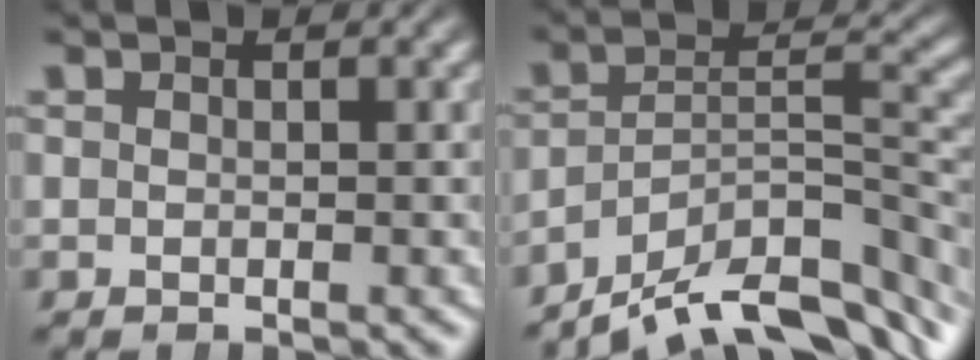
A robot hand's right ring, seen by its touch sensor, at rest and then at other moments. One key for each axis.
{"total": 12.2, "fx": -7.5, "fy": 5.7, "fz": 7.8, "tx": -0.097, "ty": -0.032, "tz": -0.107}